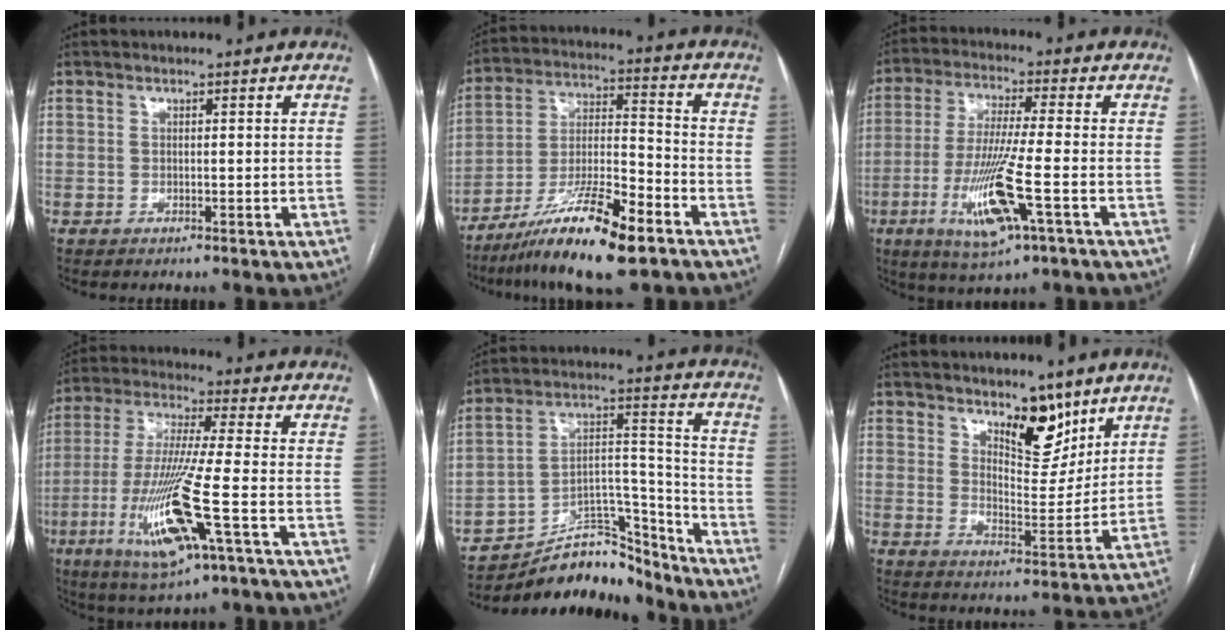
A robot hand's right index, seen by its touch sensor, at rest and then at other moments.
{"total": 15.6, "force": [-10.2, 2.0, 11.6], "torque": [-0.224, -0.022, -0.181]}
{"total": 12.6, "force": [-4.4, 0.6, 11.8], "torque": [-0.242, -0.023, -0.079]}
{"total": 15.4, "force": [-5.4, 0.4, 14.4], "torque": [-0.299, -0.026, -0.098]}
{"total": 14.5, "force": [-13.5, 4.5, 3.1], "torque": [-0.038, 0.055, -0.218]}
{"total": 8.2, "force": [5.9, 3.2, 4.8], "torque": [-0.069, -0.016, 0.099]}